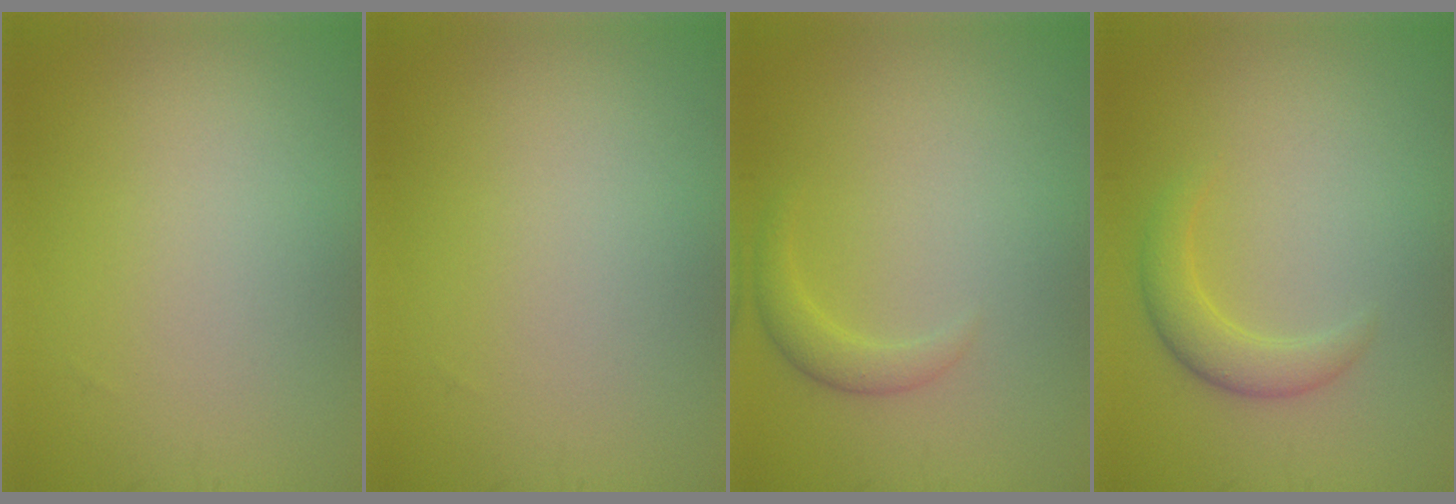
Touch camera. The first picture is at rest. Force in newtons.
{"total": 0.0}
{"total": 1.5, "press": 1.5, "slide": 0.2}
{"total": 2.5, "press": 2.5, "slide": 0.0}